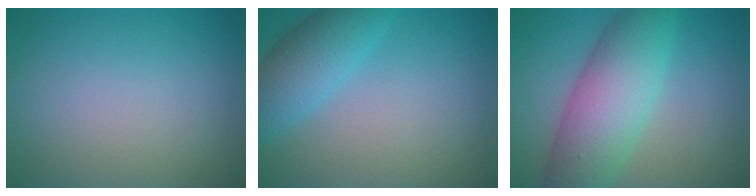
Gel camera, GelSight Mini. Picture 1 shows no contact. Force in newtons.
{"total": 5.0, "press": 5.0, "slide": 0.2}
{"total": 8.7, "press": 8.7, "slide": 0.2}